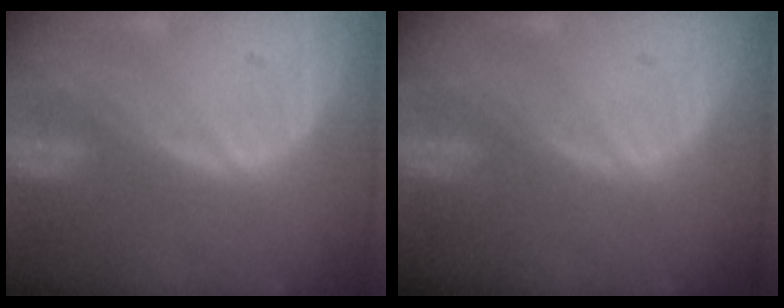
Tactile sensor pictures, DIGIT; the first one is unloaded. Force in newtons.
{"total": 0.0}